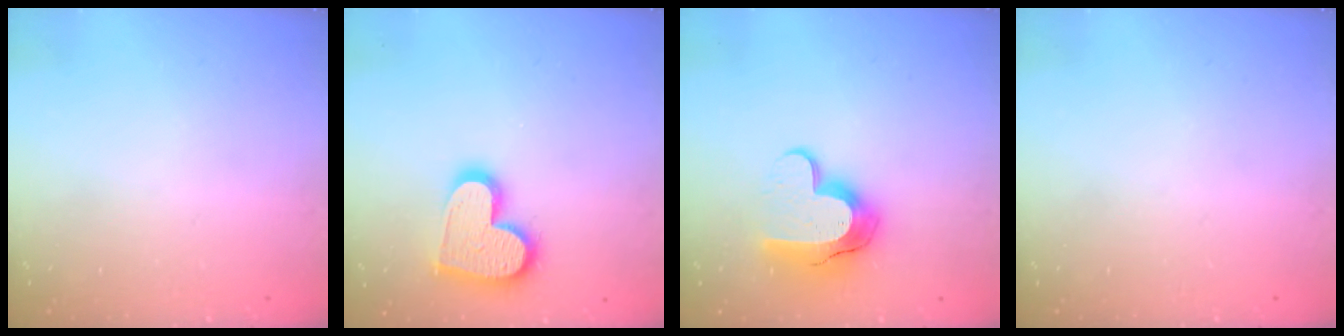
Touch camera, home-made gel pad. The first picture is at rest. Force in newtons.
{"total": 15.5, "press": 15.5, "slide": 1.1}
{"total": 13.3, "press": 13.2, "slide": 1.0}
{"total": 0.0}